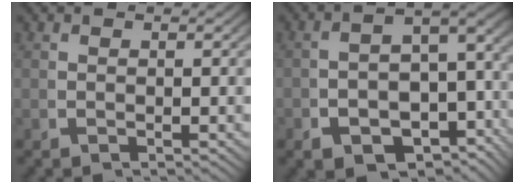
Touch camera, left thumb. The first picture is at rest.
{"total": 10.3, "force": [-3.8, 6.8, 6.8], "torque": [-0.111, -0.035, -0.041]}